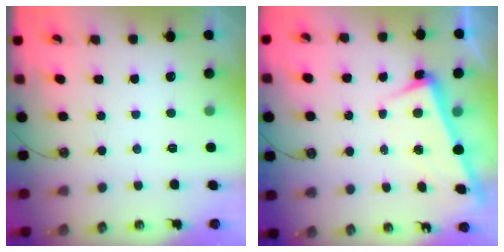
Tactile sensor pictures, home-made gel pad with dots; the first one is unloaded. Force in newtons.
{"total": 3.0, "press": 2.9, "slide": 1.0}